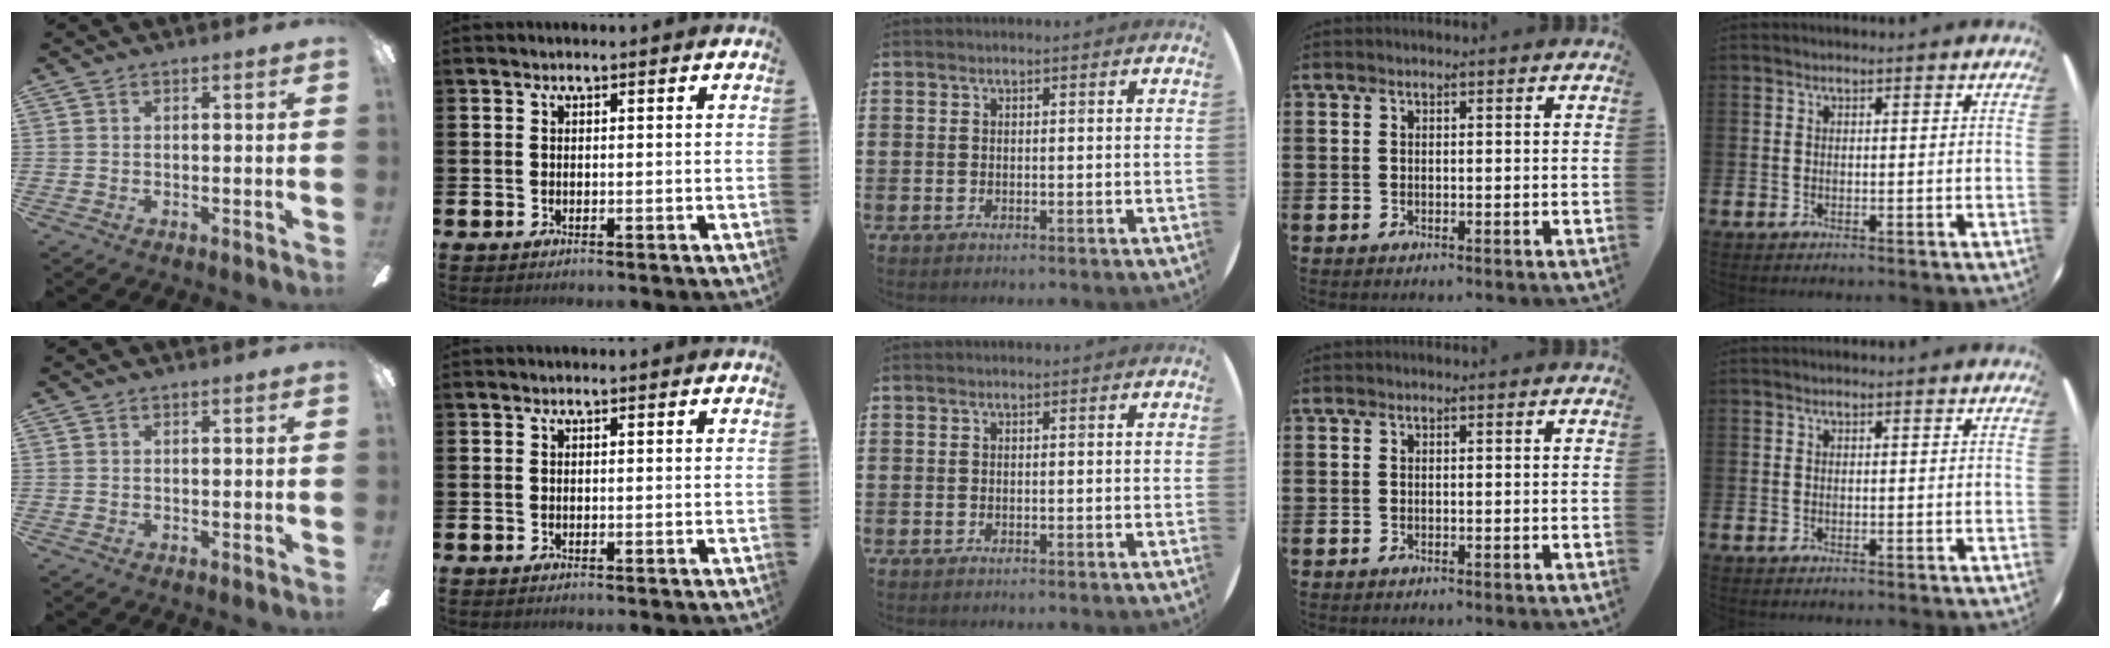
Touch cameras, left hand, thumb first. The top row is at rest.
{}